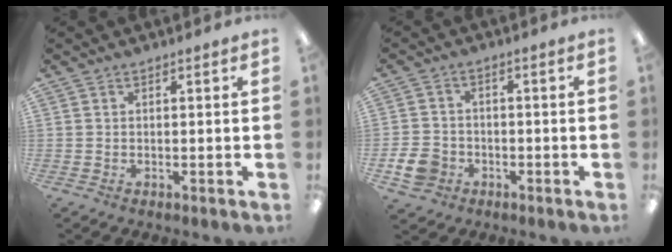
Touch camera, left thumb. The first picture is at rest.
{"total": 6.1, "force": [-2.5, 5.0, 2.4], "torque": [-0.061, 0.015, -0.046]}